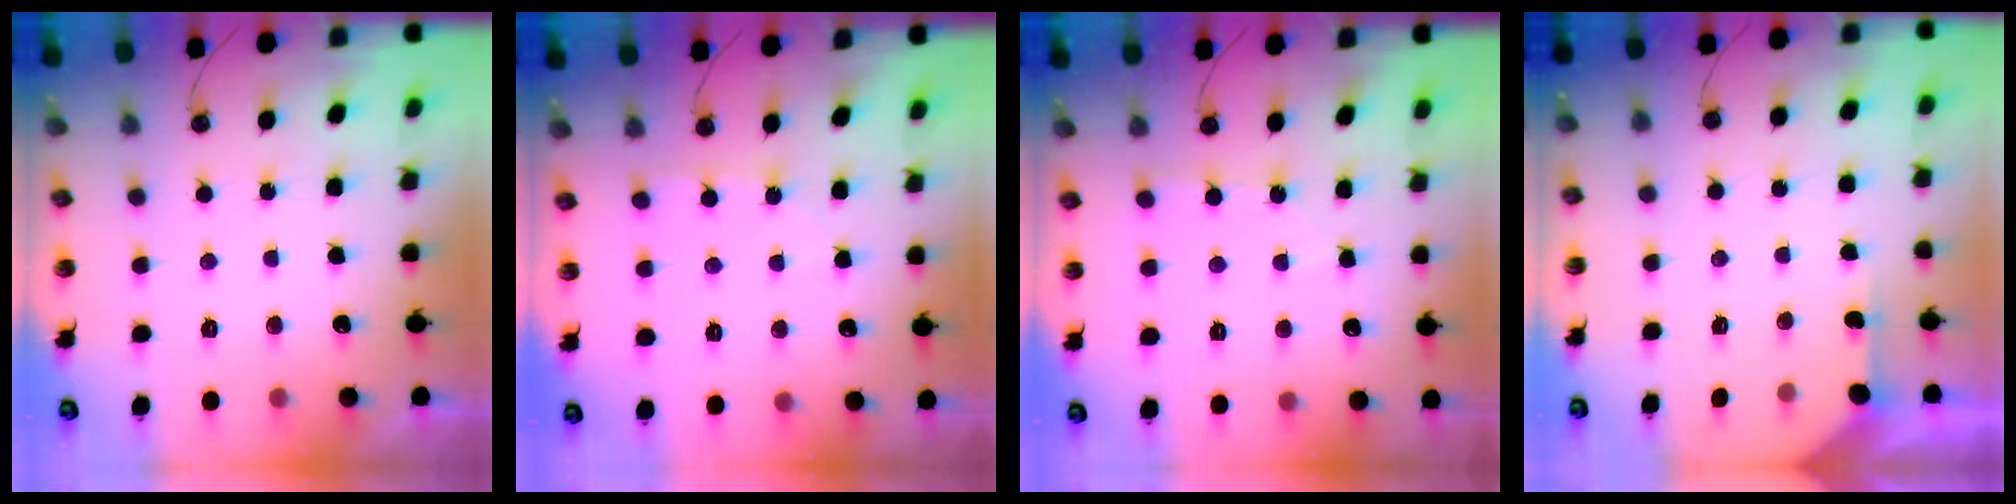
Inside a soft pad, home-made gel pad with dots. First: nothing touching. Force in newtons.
{"total": 2.8, "press": 2.7, "slide": 0.4}
{"total": 2.7, "press": 2.7, "slide": 0.3}
{"total": 1.5, "press": 1.5, "slide": 0.2}